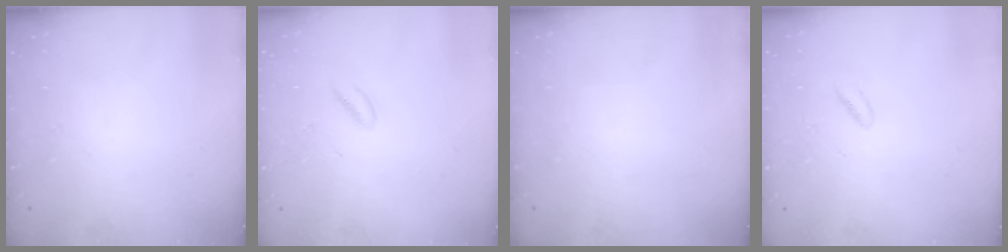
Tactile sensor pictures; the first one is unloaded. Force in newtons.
{"total": 2.1, "press": 1.9, "slide": 0.9}
{"total": 0.0}
{"total": 1.7, "press": 1.4, "slide": 0.9}